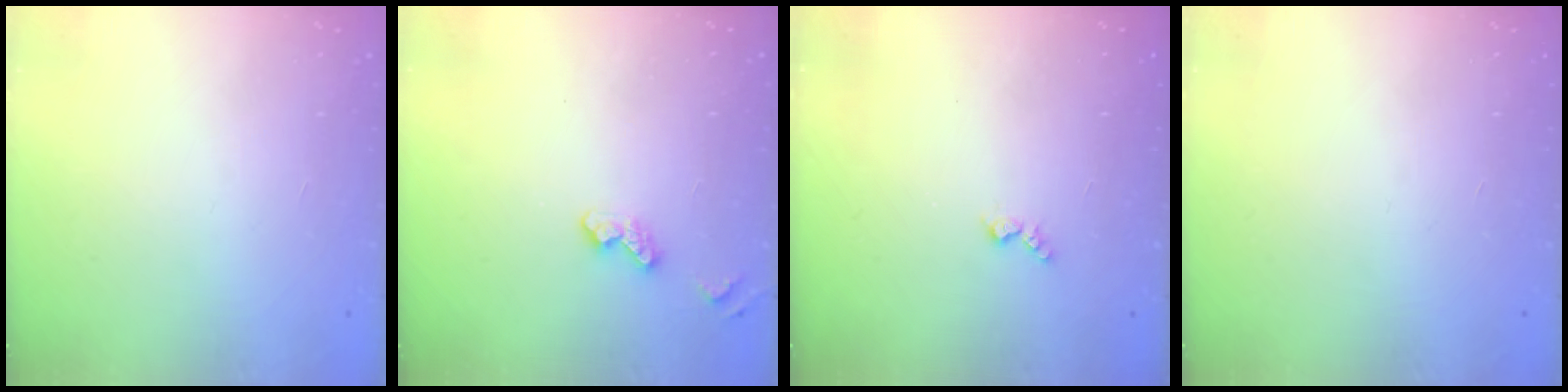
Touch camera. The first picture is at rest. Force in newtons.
{"total": 4.4, "press": 4.4, "slide": 0.6}
{"total": 3.4, "press": 3.4, "slide": 0.5}
{"total": 0.0}